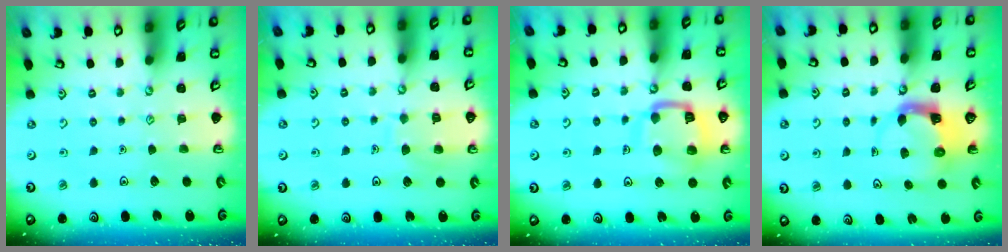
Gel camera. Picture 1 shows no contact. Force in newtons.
{"total": 7.3, "press": 7.3, "slide": 0.7}
{"total": 13.2, "press": 13.1, "slide": 1.5}
{"total": 3.9, "press": 3.9, "slide": 0.6}